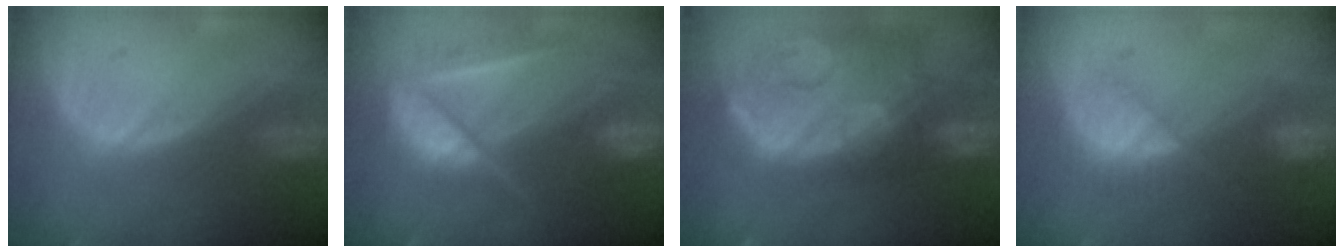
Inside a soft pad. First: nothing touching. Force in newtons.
{"total": 9.7, "press": 8.2, "slide": 5.1}
{"total": 14.8, "press": 12.0, "slide": 8.7}
{"total": 7.4, "press": 6.6, "slide": 3.3}